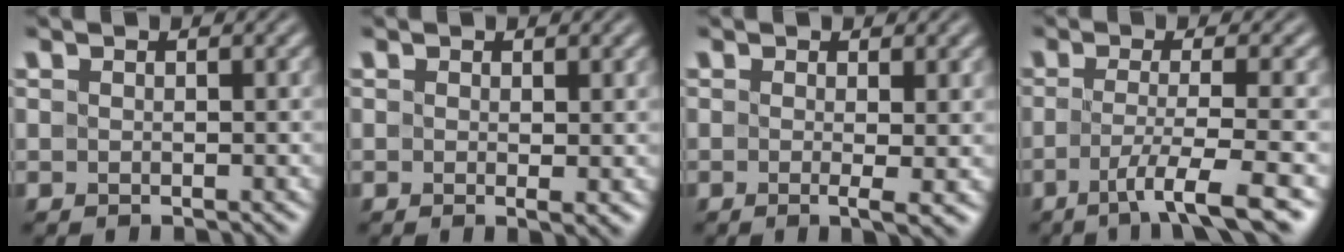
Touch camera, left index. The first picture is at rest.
{"total": 1.2, "force": [0.0, 0.1, 1.1], "torque": [-0.016, -0.009, 0.001]}
{"total": 2.6, "force": [-0.2, 0.5, 2.5], "torque": [-0.032, -0.012, -0.002]}
{"total": 5.4, "force": [-2.3, 0.8, 4.8], "torque": [-0.077, -0.011, -0.046]}